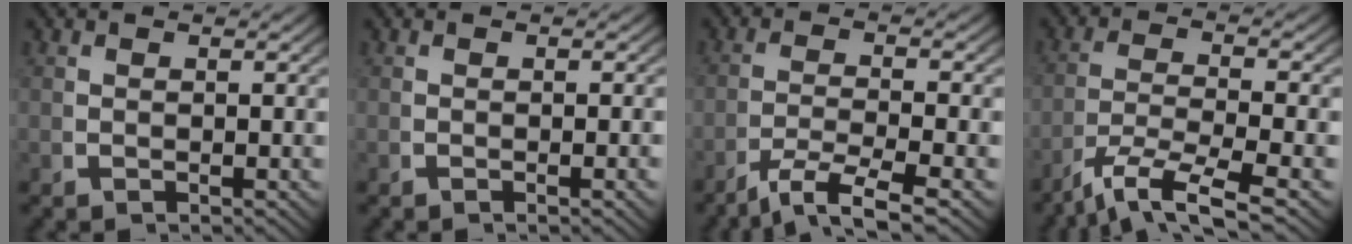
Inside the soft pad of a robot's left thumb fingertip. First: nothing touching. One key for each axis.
{"total": 0.8, "fx": -0.2, "fy": 0.1, "fz": 0.7, "tx": -0.013, "ty": 0.004, "tz": -0.005}
{"total": 4.7, "fx": -2.5, "fy": 1.8, "fz": 3.6, "tx": -0.069, "ty": -0.007, "tz": -0.037}
{"total": 6.2, "fx": -3.1, "fy": 2.6, "fz": 4.7, "tx": -0.099, "ty": -0.024, "tz": -0.042}